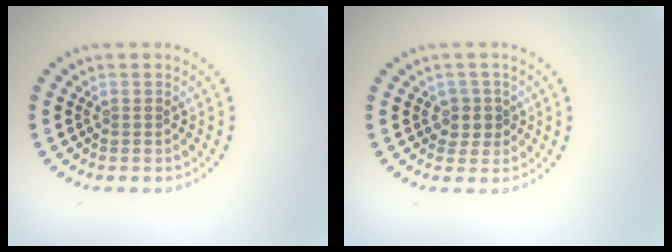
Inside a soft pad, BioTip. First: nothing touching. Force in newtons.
{"total": 1.8, "press": 1.4, "slide": 1.1}